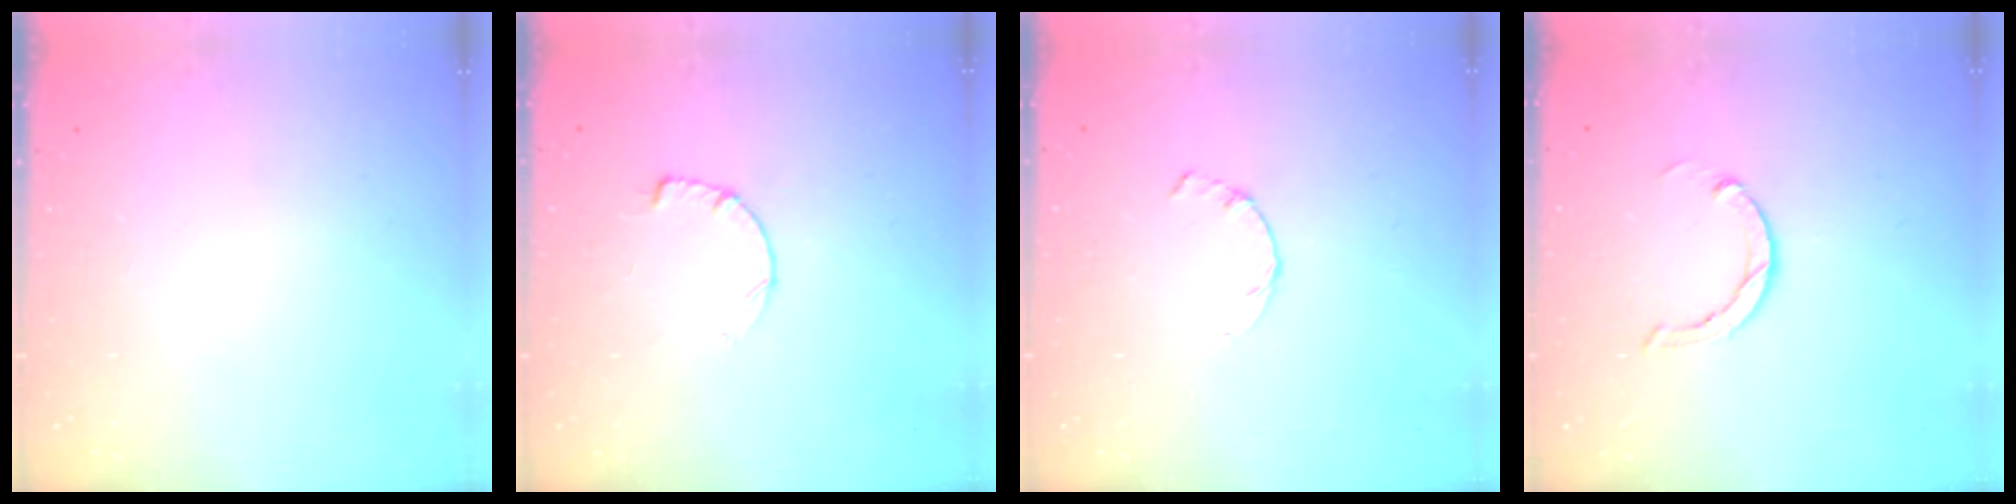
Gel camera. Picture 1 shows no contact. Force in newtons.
{"total": 3.4, "press": 3.4, "slide": 0.4}
{"total": 0.8, "press": 0.7, "slide": 0.2}
{"total": 3.1, "press": 3.1, "slide": 0.1}